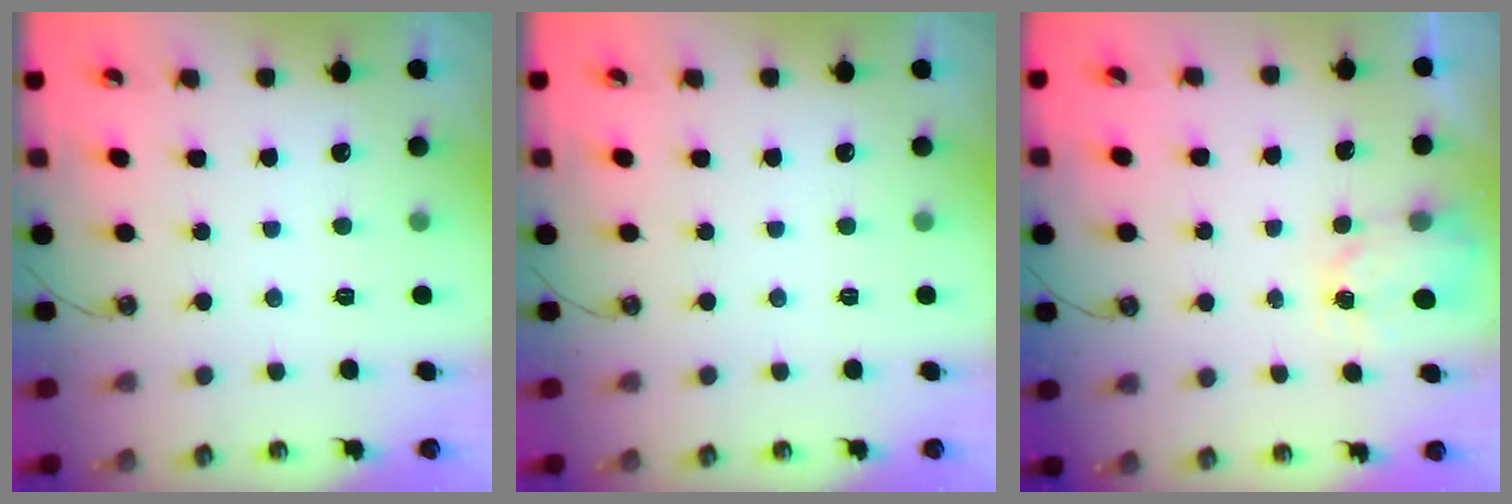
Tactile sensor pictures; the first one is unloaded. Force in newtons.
{"total": 0.0}
{"total": 2.9, "press": 2.8, "slide": 0.4}